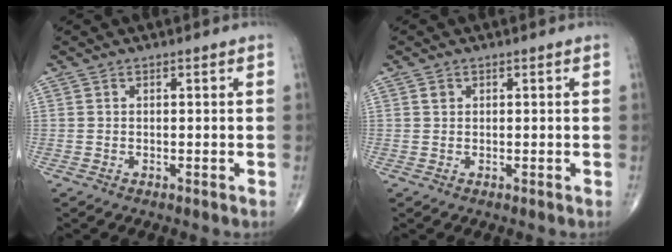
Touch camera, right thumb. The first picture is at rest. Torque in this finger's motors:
{"motor_torque": [0.34, 0.61, 0.13, 0.19, 0.00]}